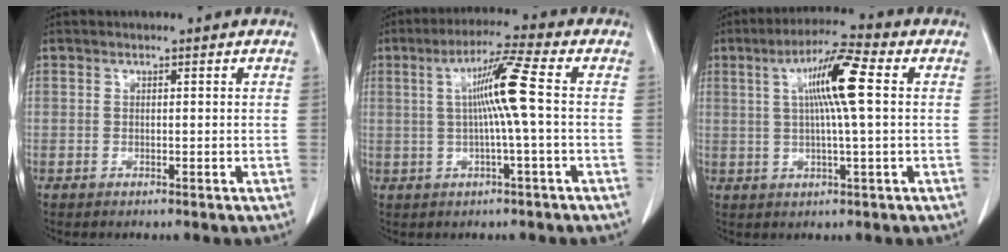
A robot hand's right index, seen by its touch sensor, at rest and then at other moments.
{"total": 8.1, "force": [0.5, -1.2, 7.9], "torque": [-0.144, 0.009, 0.011]}
{"total": 9.2, "force": [1.8, 0.0, 9.1], "torque": [-0.163, 0.010, 0.027]}